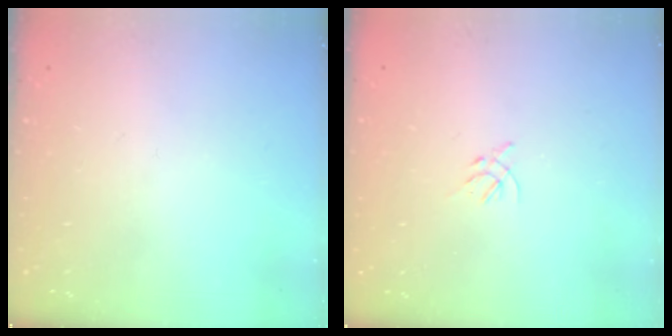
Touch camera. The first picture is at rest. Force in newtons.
{"total": 2.3, "press": 2.2, "slide": 0.6}